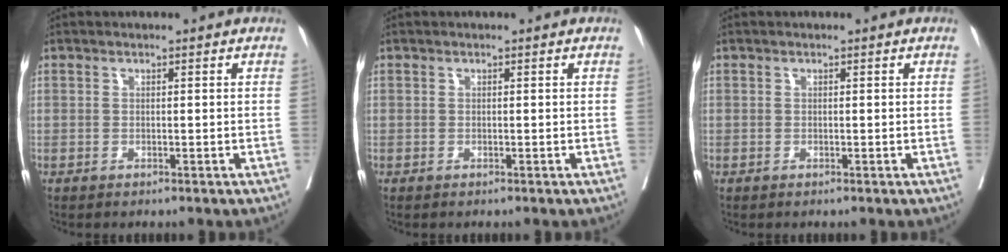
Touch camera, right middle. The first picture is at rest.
{"total": 0.0}
{"total": 0.0}